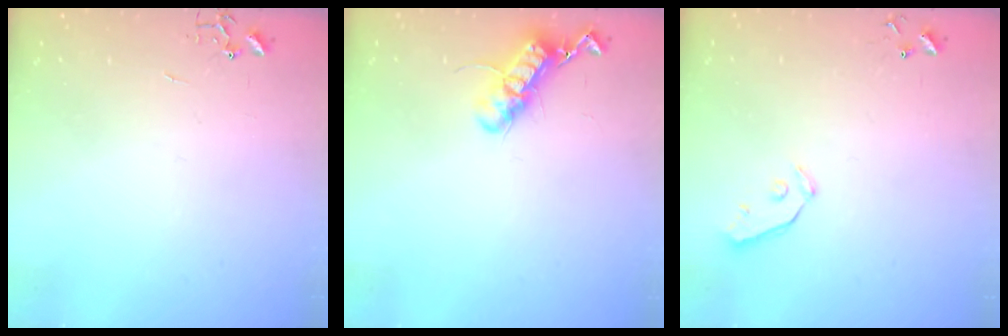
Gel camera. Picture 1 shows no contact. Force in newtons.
{"total": 12.2, "press": 12.2, "slide": 0.9}
{"total": 4.0, "press": 3.9, "slide": 0.7}